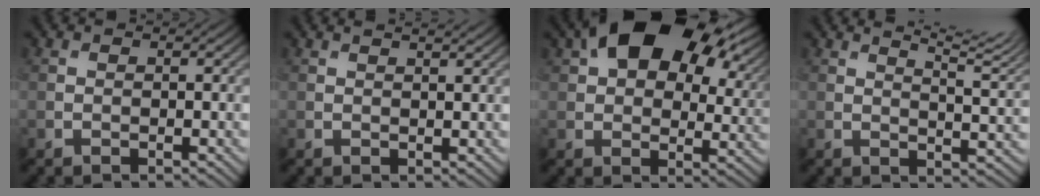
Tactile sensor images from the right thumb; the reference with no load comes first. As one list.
[{"total": 1.8, "force": [1.6, 0.3, 0.7], "torque": [-0.008, -0.002, 0.028]}, {"total": 16.5, "force": [7.8, 9.8, 10.8], "torque": [-0.180, 0.015, 0.140]}, {"total": 8.6, "force": [6.1, 1.8, 5.8], "torque": [-0.073, 0.013, 0.081]}]